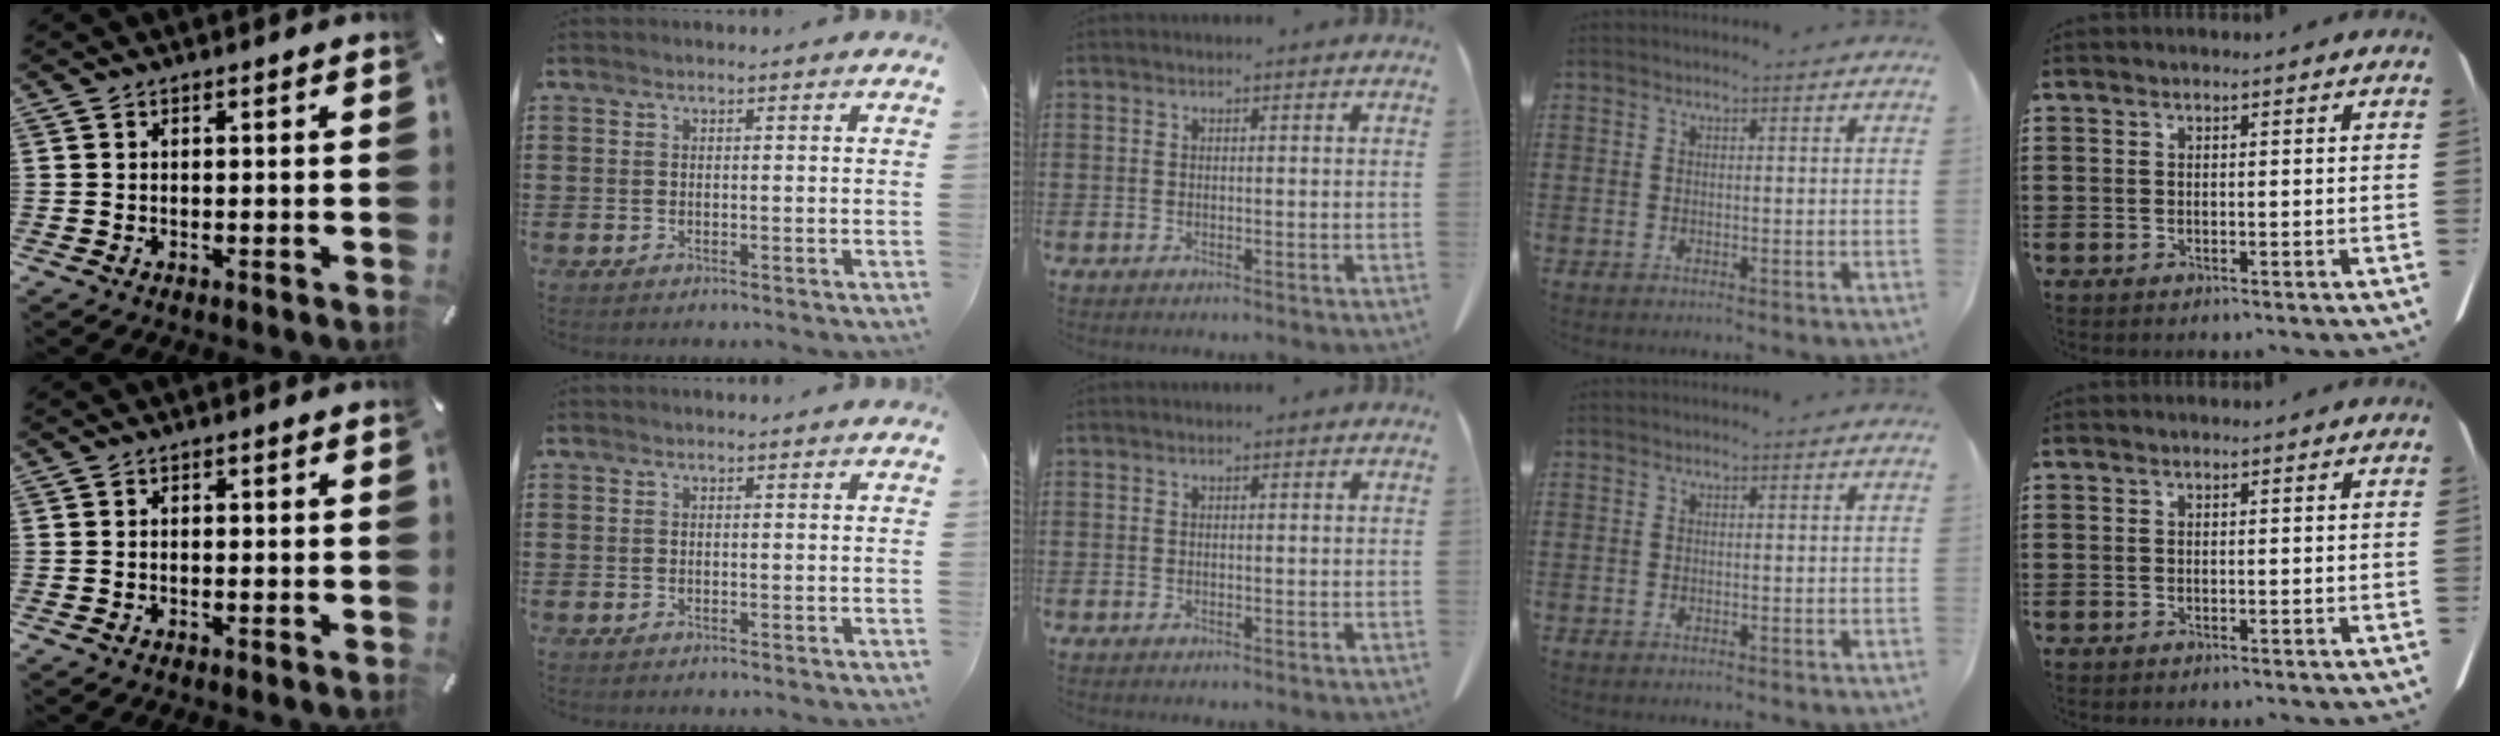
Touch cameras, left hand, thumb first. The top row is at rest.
{"thumb": {"total": 0.6, "force": [-0.3, 0.3, 0.4], "torque": [-0.008, 0.000, -0.005]}}